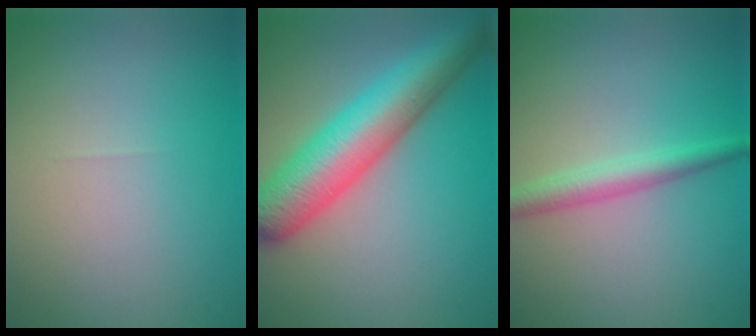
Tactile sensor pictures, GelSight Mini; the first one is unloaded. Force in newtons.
{"total": 8.7, "press": 8.7, "slide": 0.4}
{"total": 2.7, "press": 2.7, "slide": 0.0}